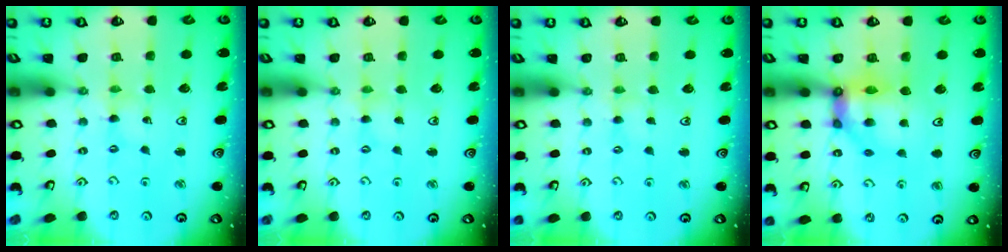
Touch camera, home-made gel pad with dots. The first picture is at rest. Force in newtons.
{"total": 0.9, "press": 0.9, "slide": 0.2}
{"total": 1.2, "press": 1.2, "slide": 0.3}
{"total": 10.4, "press": 10.4, "slide": 1.2}